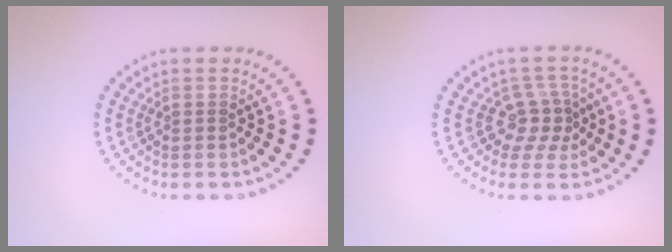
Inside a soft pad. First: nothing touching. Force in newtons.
{"total": 2.9, "press": 2.1, "slide": 2.0}